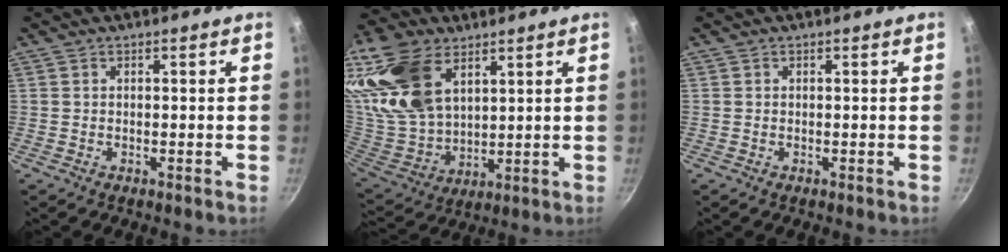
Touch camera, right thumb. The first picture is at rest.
{"total": 21.6, "force": [10.2, 13.5, 13.5], "torque": [-0.272, -0.029, 0.209]}
{"total": 0.0}